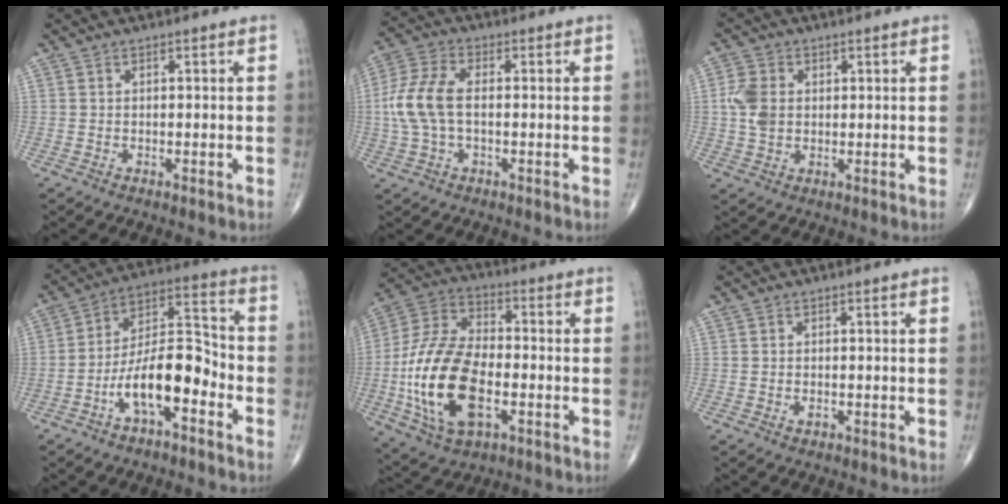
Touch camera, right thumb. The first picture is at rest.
{"total": 9.7, "force": [-0.2, 5.3, 8.1], "torque": [-0.192, 0.023, -0.006]}
{"total": 5.8, "force": [0.8, 4.3, 3.8], "torque": [-0.077, 0.003, 0.015]}
{"total": 13.6, "force": [-5.6, 5.7, 11.1], "torque": [-0.181, 0.061, -0.102]}
{"total": 20.7, "force": [-4.4, 11.1, 16.8], "torque": [-0.334, 0.016, -0.078]}
{"total": 0.9, "force": [-0.3, 0.6, 0.7], "torque": [-0.010, -0.001, -0.005]}